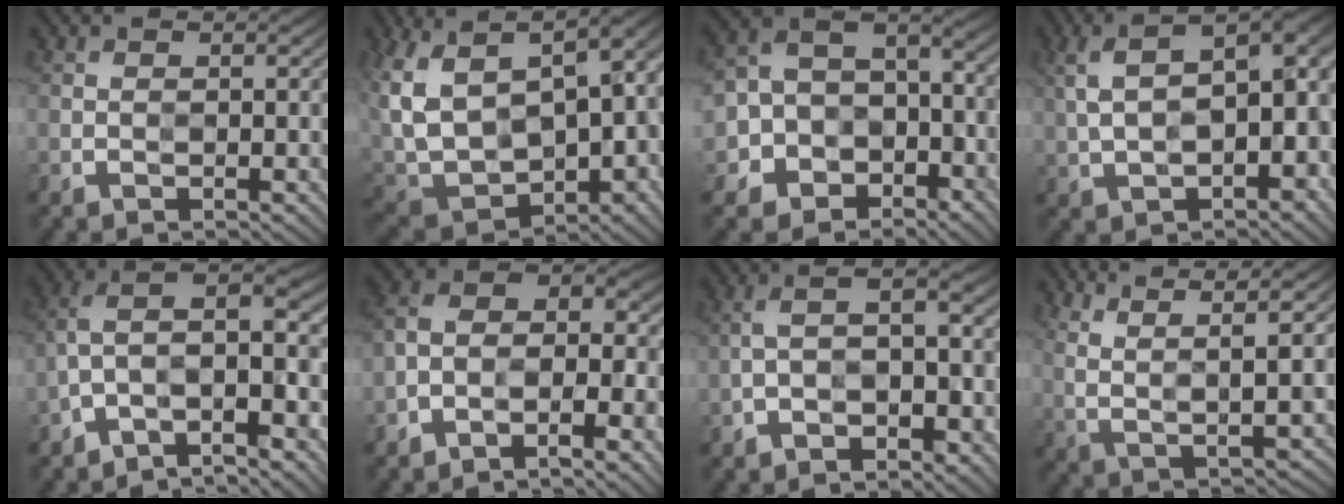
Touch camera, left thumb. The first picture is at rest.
{"total": 19.4, "force": [3.0, 12.5, 14.5], "torque": [-0.313, -0.006, 0.120]}
{"total": 11.0, "force": [-4.9, 8.8, 4.4], "torque": [-0.117, -0.034, -0.096]}
{"total": 12.6, "force": [1.1, 7.0, 10.5], "torque": [-0.188, -0.002, 0.035]}
{"total": 10.7, "force": [-5.1, 3.8, 8.7], "torque": [-0.154, 0.005, -0.089]}
{"total": 7.7, "force": [-4.6, 3.4, 5.1], "torque": [-0.088, -0.001, -0.099]}
{"total": 5.1, "force": [-2.8, 2.2, 3.6], "torque": [-0.063, 0.010, -0.057]}
{"total": 8.7, "force": [4.4, 1.8, 7.3], "torque": [-0.154, 0.004, 0.088]}